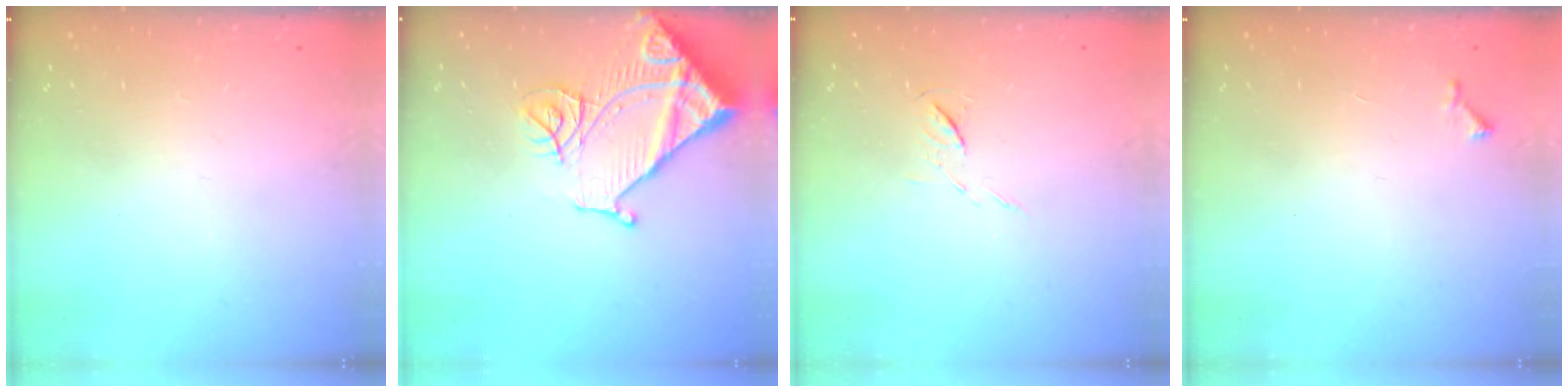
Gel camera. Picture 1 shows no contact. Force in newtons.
{"total": 16.3, "press": 16.2, "slide": 1.9}
{"total": 5.3, "press": 5.3, "slide": 0.5}
{"total": 3.7, "press": 3.6, "slide": 0.5}